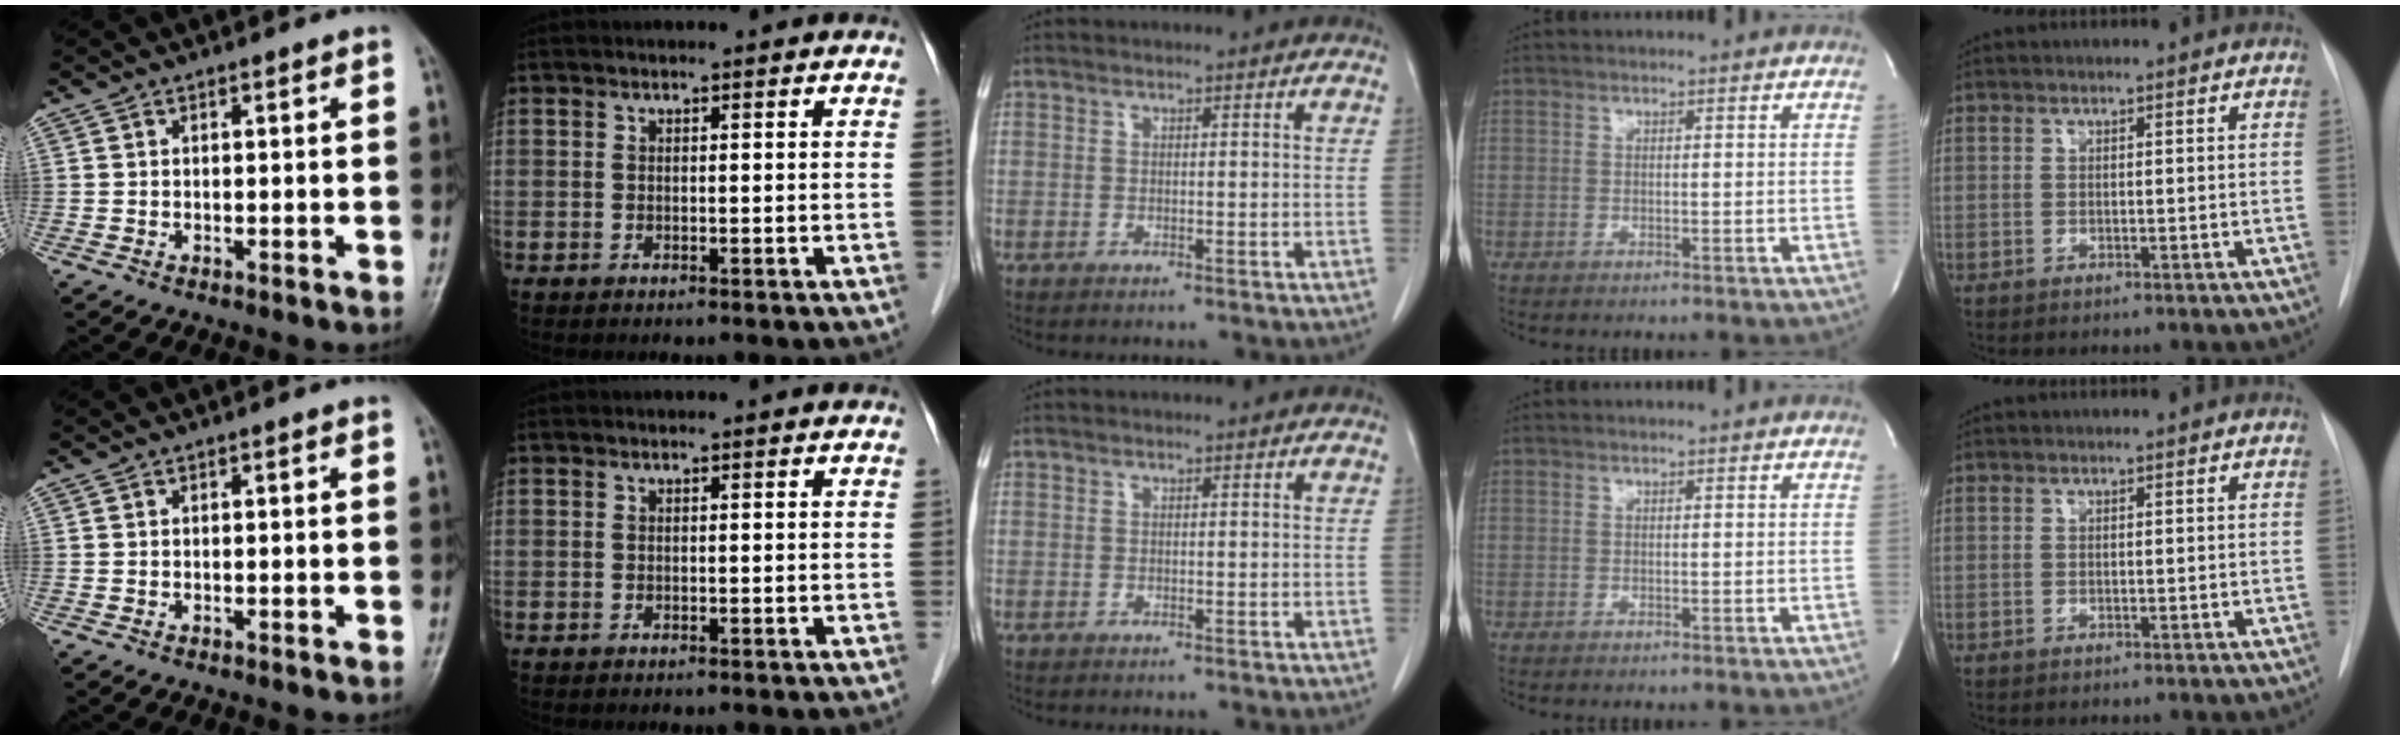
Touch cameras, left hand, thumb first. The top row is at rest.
{}